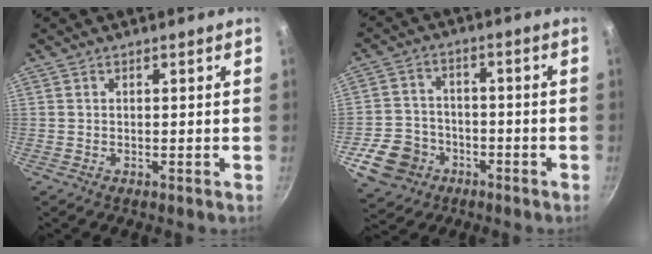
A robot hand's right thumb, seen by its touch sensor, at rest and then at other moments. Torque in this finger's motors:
{"motor_torque": [0.77, 0.22, 0.25, 0.04, 0.03]}